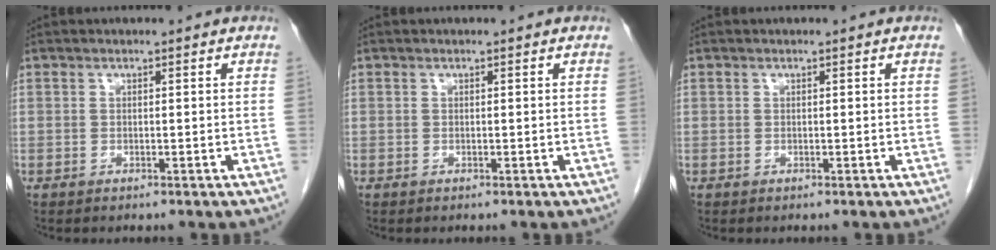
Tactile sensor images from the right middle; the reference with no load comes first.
{"total": 0.0}
{"total": 0.0}